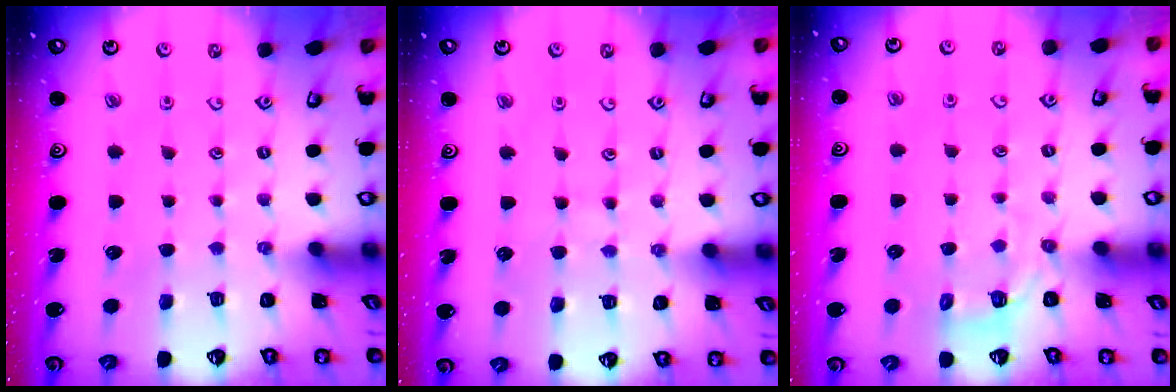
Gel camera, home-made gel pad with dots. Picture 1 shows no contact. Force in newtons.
{"total": 5.0, "press": 4.9, "slide": 0.4}
{"total": 2.7, "press": 1.4, "slide": 2.3}